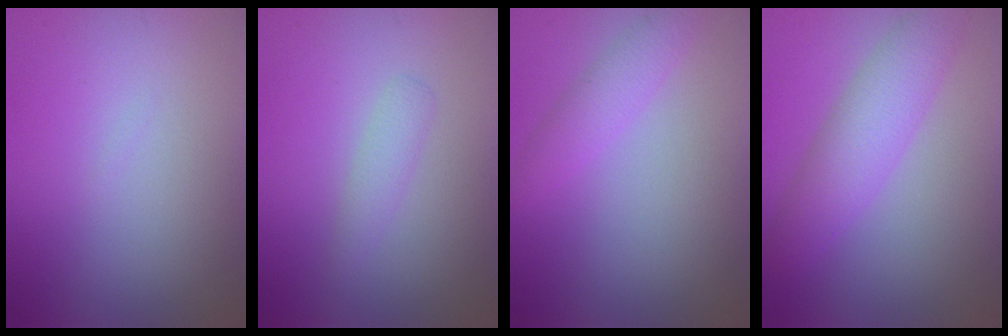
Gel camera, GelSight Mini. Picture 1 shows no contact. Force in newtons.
{"total": 1.4, "press": 1.4, "slide": 0.0}
{"total": 2.1, "press": 2.0, "slide": 0.2}
{"total": 4.6, "press": 4.6, "slide": 0.2}